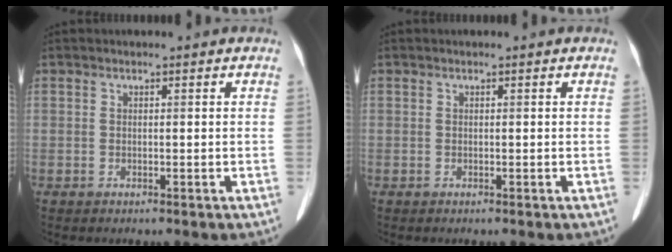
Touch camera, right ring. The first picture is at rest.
{"total": 0.0}